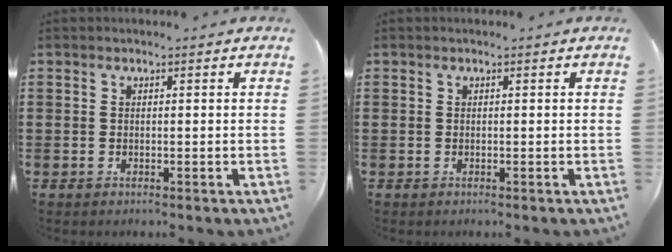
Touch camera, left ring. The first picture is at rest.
{"total": 0.0}